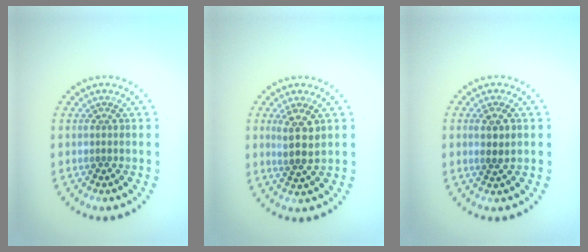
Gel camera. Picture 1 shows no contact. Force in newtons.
{"total": 2.7, "press": 2.4, "slide": 1.1}
{"total": 1.5, "press": 1.4, "slide": 0.6}